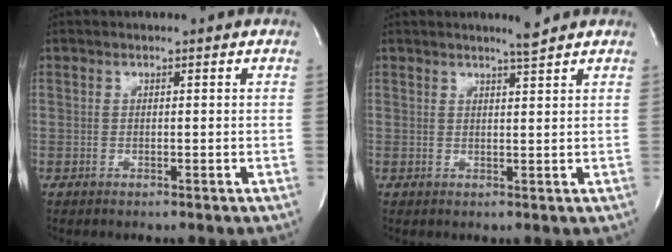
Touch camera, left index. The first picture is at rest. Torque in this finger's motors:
{"motor_torque": [-0.10, -0.19, 0.00, 0.00]}